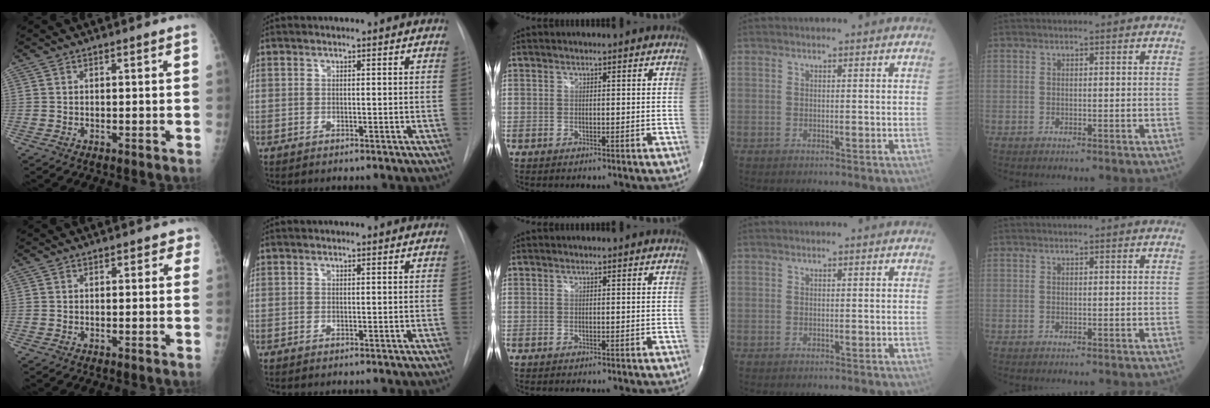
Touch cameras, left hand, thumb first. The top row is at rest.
{"thumb": {"total": 2.0, "force": [0.7, 1.4, 1.2], "torque": [0.011, 0.004, 0.000]}, "index": {"total": 0.7, "force": [0.4, 0.3, 0.5], "torque": [-0.013, 0.005, 0.004]}}